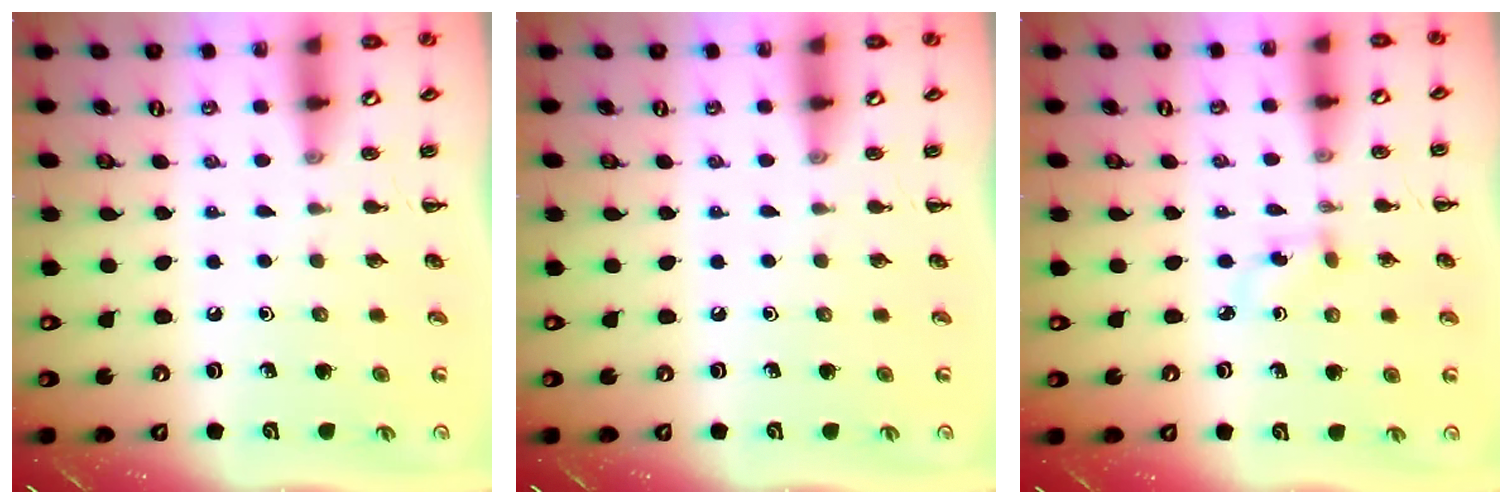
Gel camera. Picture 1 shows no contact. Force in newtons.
{"total": 0.0}
{"total": 2.9, "press": 2.7, "slide": 1.1}